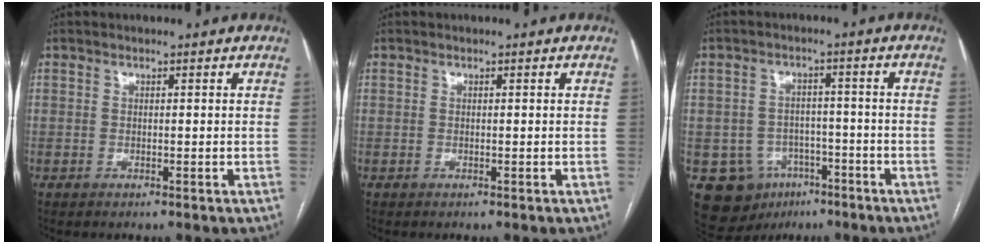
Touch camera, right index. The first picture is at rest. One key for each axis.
{"total": 0.0}
{"total": 9.1, "fx": -4.3, "fy": 7.6, "fz": 2.7, "tx": -0.048, "ty": 0.017, "tz": -0.052}